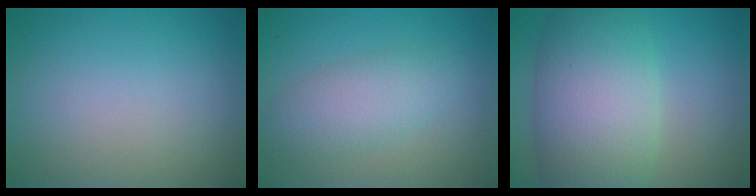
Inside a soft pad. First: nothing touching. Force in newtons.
{"total": 3.9, "press": 3.9, "slide": 0.2}
{"total": 10.1, "press": 10.1, "slide": 0.4}